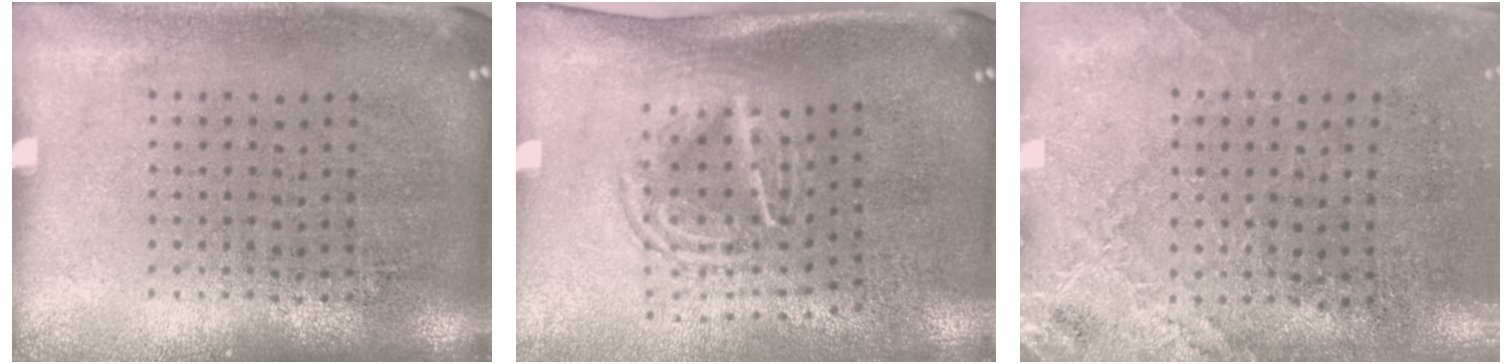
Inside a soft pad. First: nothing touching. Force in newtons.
{"total": 1.7, "press": 1.1, "slide": 1.2}
{"total": 2.6, "press": 2.4, "slide": 1.0}